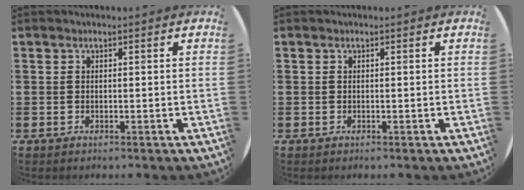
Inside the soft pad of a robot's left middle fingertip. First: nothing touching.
{"total": 0.0}